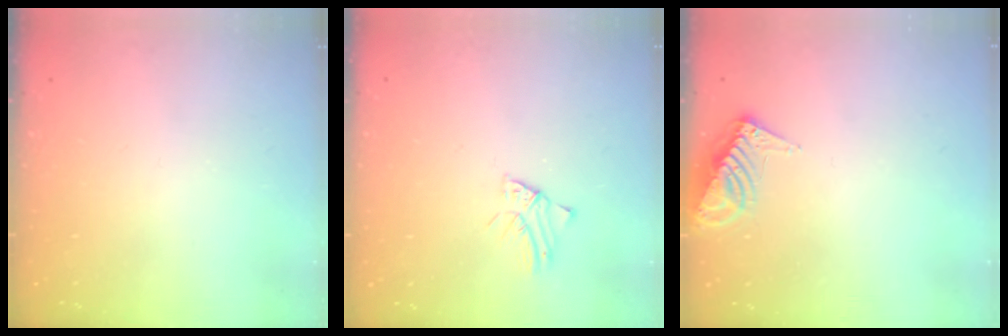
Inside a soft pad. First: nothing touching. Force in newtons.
{"total": 1.2, "press": 1.2, "slide": 0.1}
{"total": 9.2, "press": 9.2, "slide": 0.9}